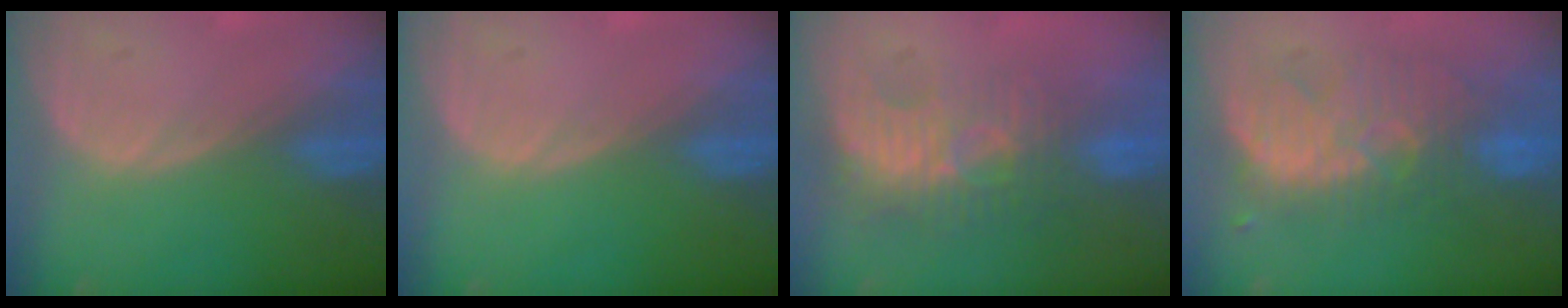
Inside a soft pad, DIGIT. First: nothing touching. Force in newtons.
{"total": 0.0}
{"total": 9.1, "press": 8.2, "slide": 3.9}
{"total": 9.1, "press": 9.1, "slide": 0.6}